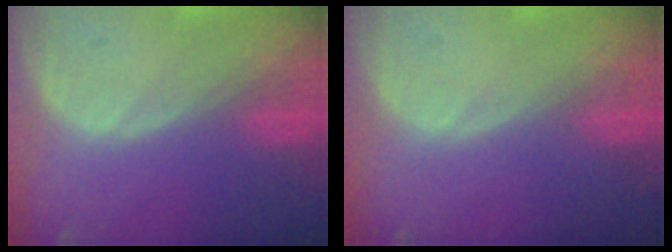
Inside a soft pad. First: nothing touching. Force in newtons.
{"total": 0.0}